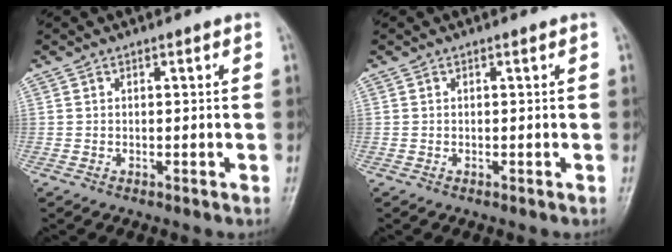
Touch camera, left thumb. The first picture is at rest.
{"total": 0.0}